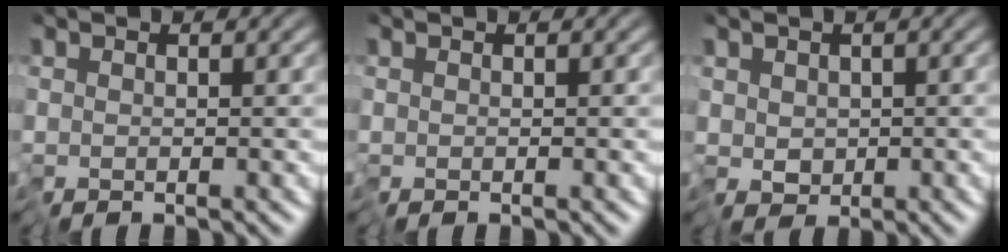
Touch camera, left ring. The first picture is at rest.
{"total": 0.0}
{"total": 1.8, "force": [-0.1, 1.4, 1.2], "torque": [-0.026, -0.001, 0.000]}